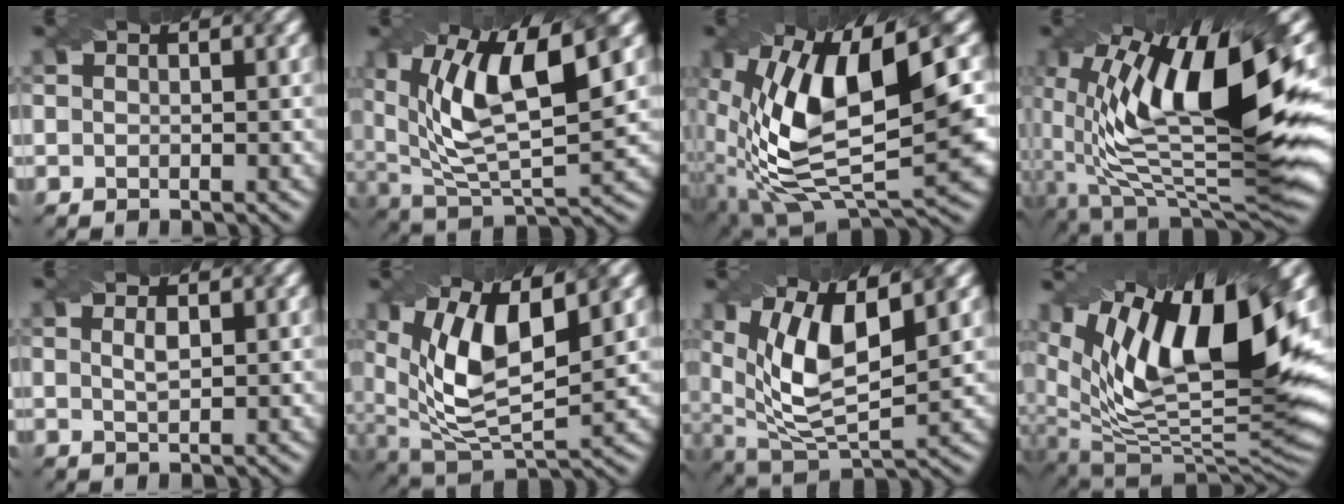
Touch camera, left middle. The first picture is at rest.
{"total": 11.8, "force": [4.3, 4.3, 10.1], "torque": [-0.183, 0.003, 0.074]}
{"total": 13.8, "force": [1.0, 6.1, 12.4], "torque": [-0.245, -0.006, 0.018]}
{"total": 14.7, "force": [2.0, 4.7, 13.8], "torque": [-0.245, -0.004, 0.034]}
{"total": 1.3, "force": [0.5, 0.4, 1.2], "torque": [-0.025, 0.000, 0.011]}
{"total": 10.6, "force": [3.3, 4.6, 9.0], "torque": [-0.170, 0.000, 0.059]}
{"total": 9.8, "force": [3.1, 4.0, 8.4], "torque": [-0.161, -0.001, 0.055]}
{"total": 15.4, "force": [6.9, 6.1, 12.3], "torque": [-0.220, 0.007, 0.117]}